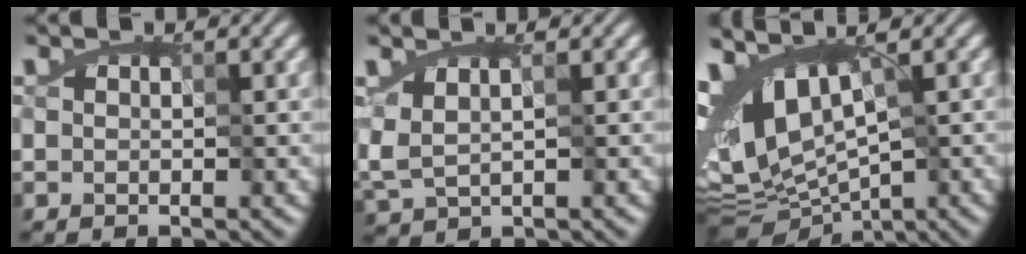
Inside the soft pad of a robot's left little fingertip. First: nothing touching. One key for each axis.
{"total": 2.3, "fx": 0.4, "fy": 1.2, "fz": 2.0, "tx": -0.047, "ty": 0.000, "tz": 0.009}
{"total": 9.1, "fx": 1.0, "fy": 5.2, "fz": 7.4, "tx": -0.129, "ty": 0.002, "tz": 0.035}